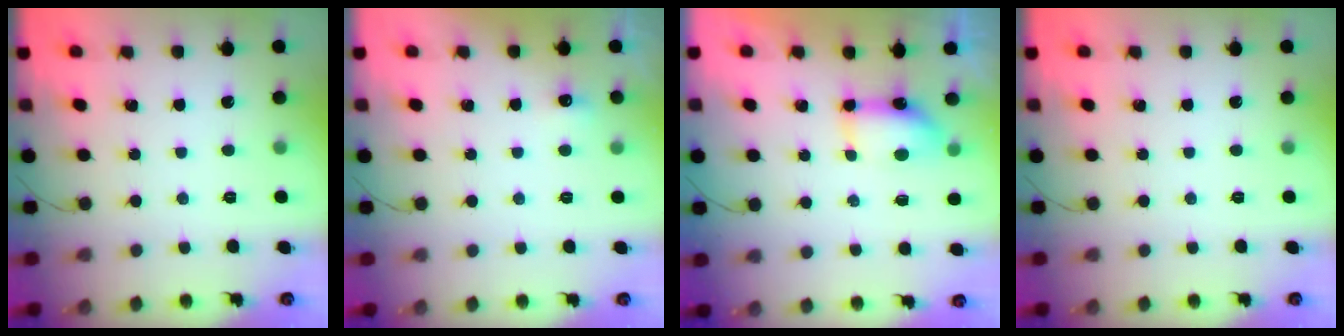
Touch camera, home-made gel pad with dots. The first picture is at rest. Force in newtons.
{"total": 4.5, "press": 4.3, "slide": 1.2}
{"total": 5.8, "press": 5.8, "slide": 0.7}
{"total": 0.0}